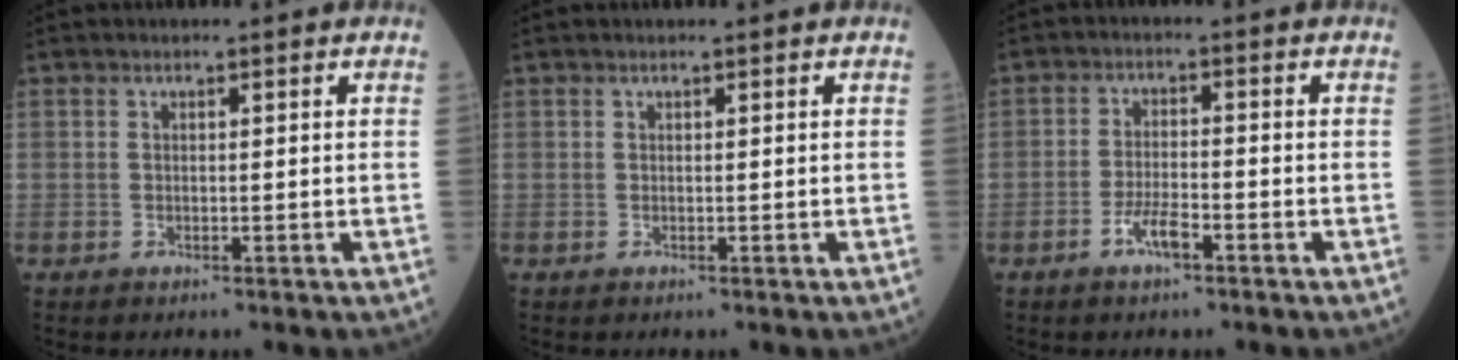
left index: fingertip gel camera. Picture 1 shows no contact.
{"total": 0.0}
{"total": 3.8, "force": [-2.3, 0.8, 3.0], "torque": [-0.062, 0.000, -0.045]}